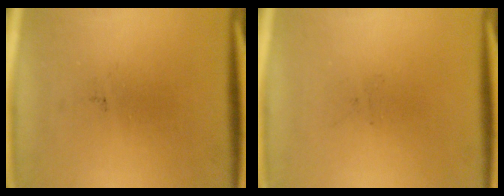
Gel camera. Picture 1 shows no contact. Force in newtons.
{"total": 0.0}